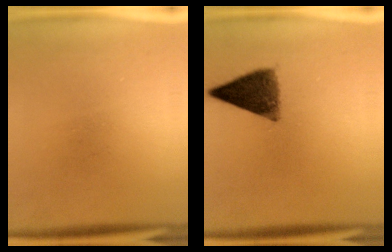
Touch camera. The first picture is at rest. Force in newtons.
{"total": 8.3}